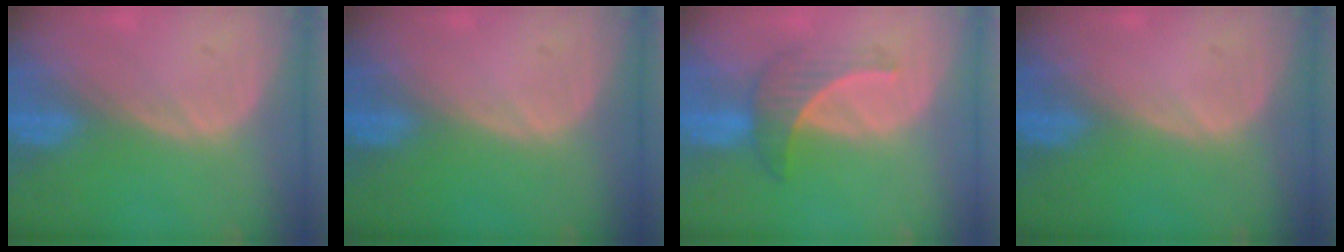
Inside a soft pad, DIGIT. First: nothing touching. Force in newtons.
{"total": 0.0}
{"total": 4.5, "press": 4.4, "slide": 0.8}
{"total": 0.0}